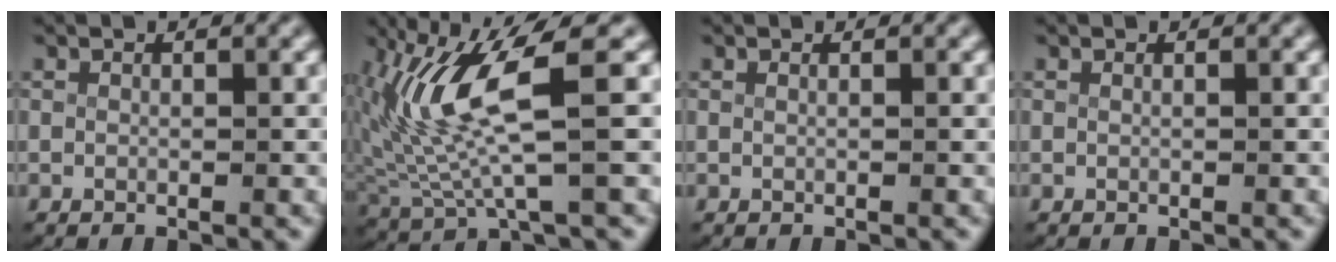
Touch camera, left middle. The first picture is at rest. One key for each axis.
{"total": 7.3, "fx": 0.7, "fy": 2.6, "fz": 6.8, "tx": -0.146, "ty": -0.002, "tz": 0.020}
{"total": 0.0}
{"total": 0.0}